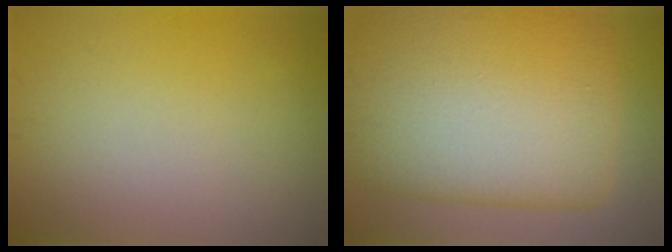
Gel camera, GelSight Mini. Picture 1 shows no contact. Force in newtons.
{"total": 14.0, "press": 14.0, "slide": 0.7}